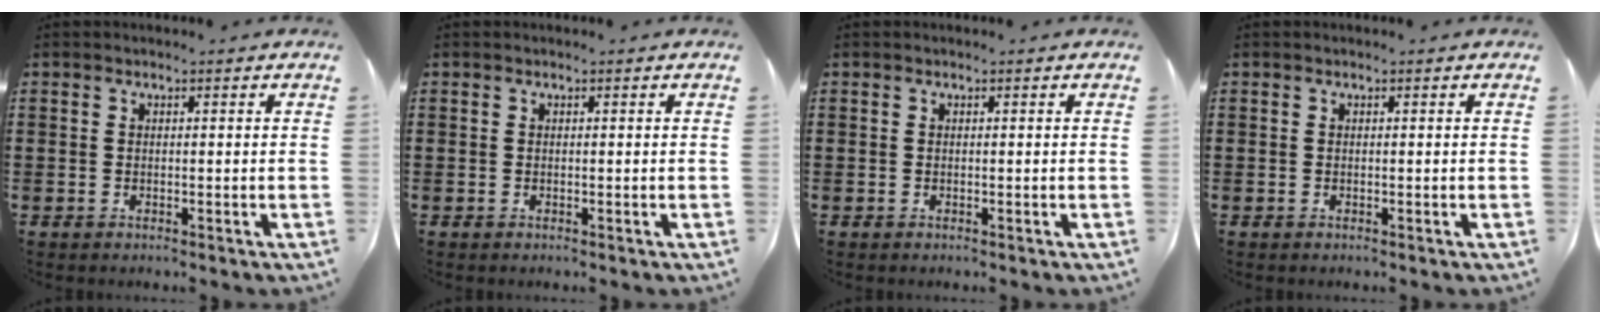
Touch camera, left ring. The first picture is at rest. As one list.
[{"total": 0.0}, {"total": 0.0}, {"total": 0.0}]